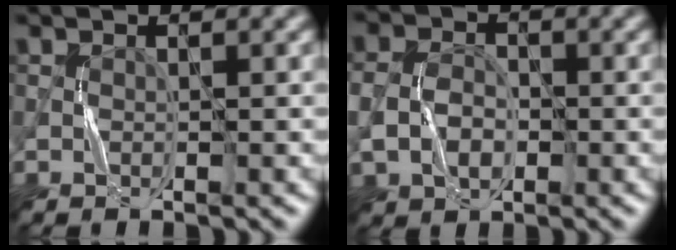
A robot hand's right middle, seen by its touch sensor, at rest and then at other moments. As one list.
[{"total": 3.5, "force": [-0.5, 2.8, 2.1], "torque": [-0.047, -0.001, -0.013]}]